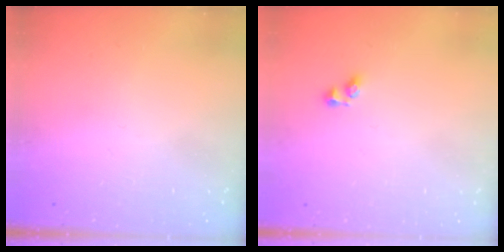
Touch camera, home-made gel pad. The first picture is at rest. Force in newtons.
{"total": 2.9, "press": 2.6, "slide": 1.3}